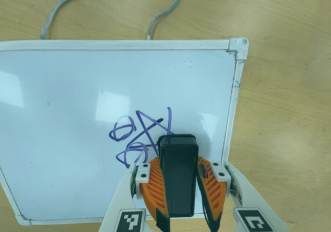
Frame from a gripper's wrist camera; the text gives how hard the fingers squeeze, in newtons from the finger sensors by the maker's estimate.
{"total": 13.5, "left": 13.4, "right": 13.7}